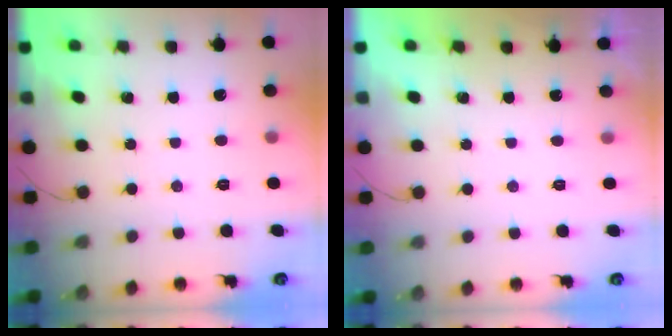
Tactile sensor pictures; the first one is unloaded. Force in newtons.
{"total": 0.0}